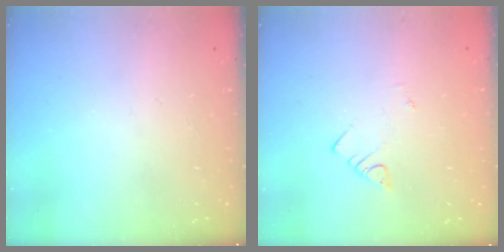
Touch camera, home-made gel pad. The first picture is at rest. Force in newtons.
{"total": 2.2, "press": 2.2, "slide": 0.3}